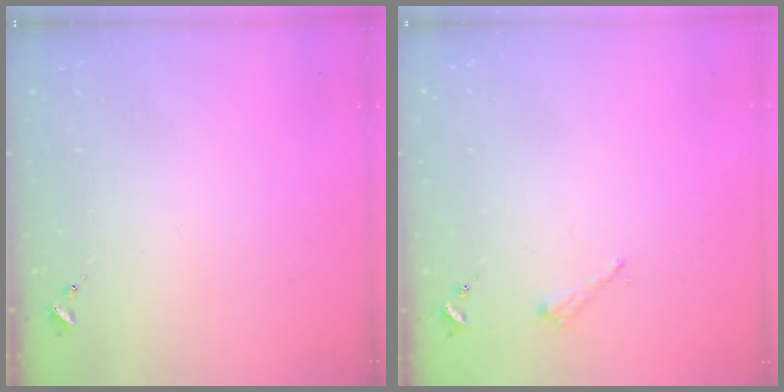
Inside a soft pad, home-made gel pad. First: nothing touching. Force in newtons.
{"total": 2.2, "press": 2.2, "slide": 0.3}